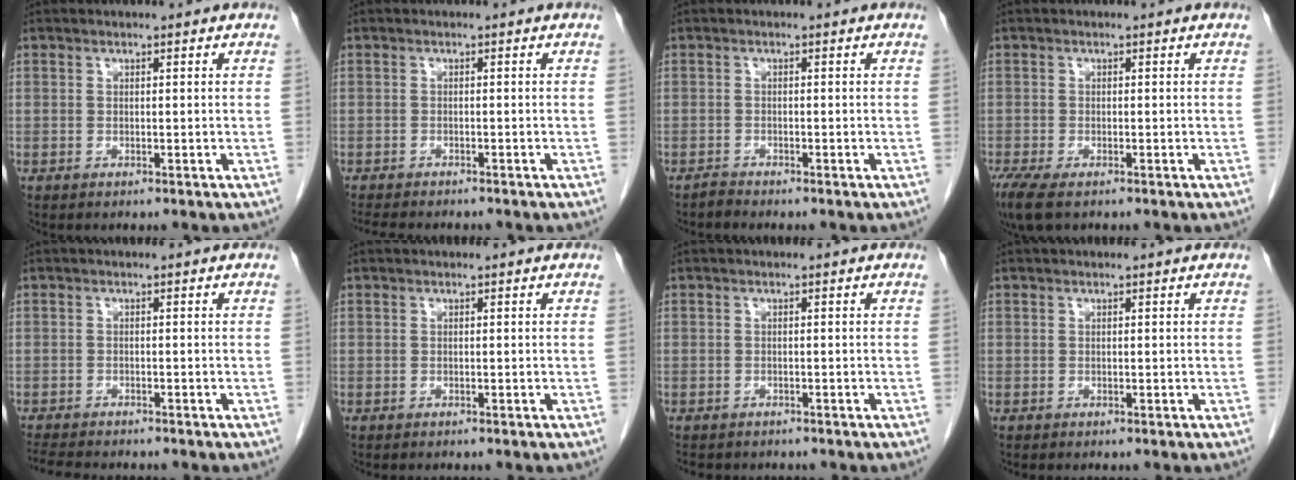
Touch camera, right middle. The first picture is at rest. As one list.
[{"total": 6.8, "force": [-5.9, 1.5, 2.9], "torque": [-0.046, -0.010, -0.086]}, {"total": 0.8, "force": [-0.8, 0.0, -0.1], "torque": [0.002, -0.003, -0.016]}, {"total": 5.7, "force": [-4.0, 1.7, 3.7], "torque": [-0.079, -0.021, -0.068]}, {"total": 6.5, "force": [-5.9, 1.3, 2.6], "torque": [-0.045, -0.012, -0.091]}, {"total": 0.0}, {"total": 4.6, "force": [-4.0, 1.9, 1.4], "torque": [-0.022, -0.004, -0.049]}, {"total": 0.0}]